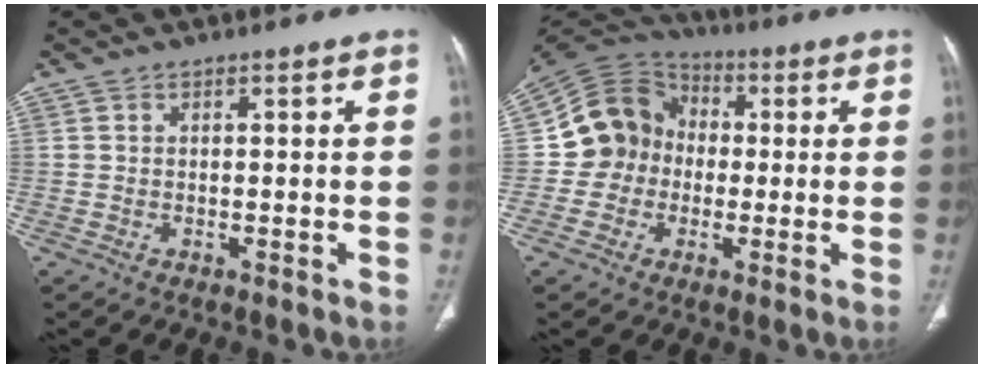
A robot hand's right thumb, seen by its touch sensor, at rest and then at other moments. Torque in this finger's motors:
{"motor_torque": [-0.02, 0.73, 0.61, 0.18, 0.27]}